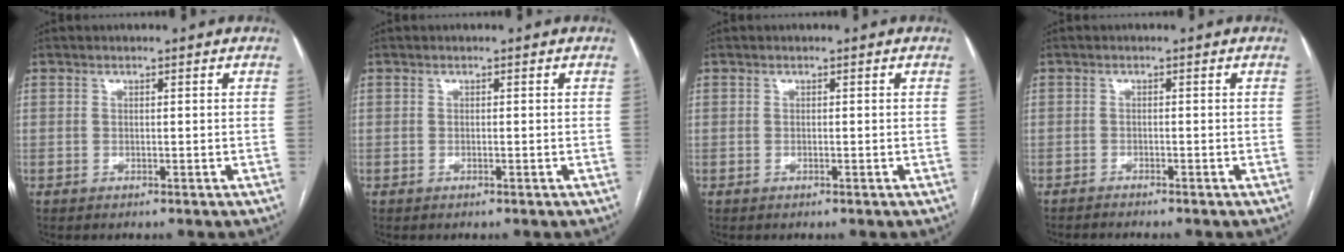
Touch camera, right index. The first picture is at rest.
{"total": 0.0}
{"total": 0.0}
{"total": 2.9, "force": [-2.7, 0.5, 0.9], "torque": [-0.014, -0.006, -0.036]}